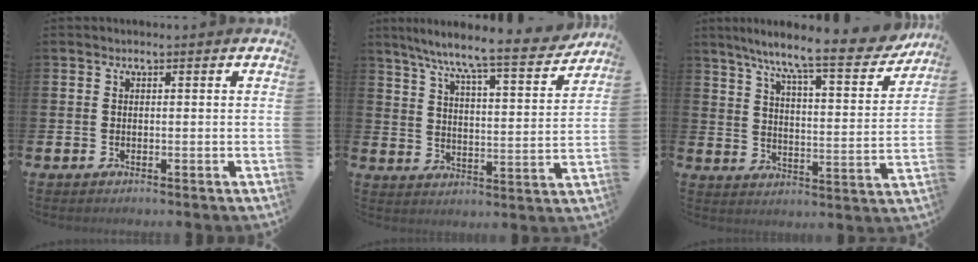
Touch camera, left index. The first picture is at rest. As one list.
[{"total": 8.6, "force": [7.8, 0.0, 3.8], "torque": [-0.102, -0.055, 0.128]}, {"total": 9.9, "force": [8.4, 0.6, 5.2], "torque": [-0.115, -0.063, 0.133]}]